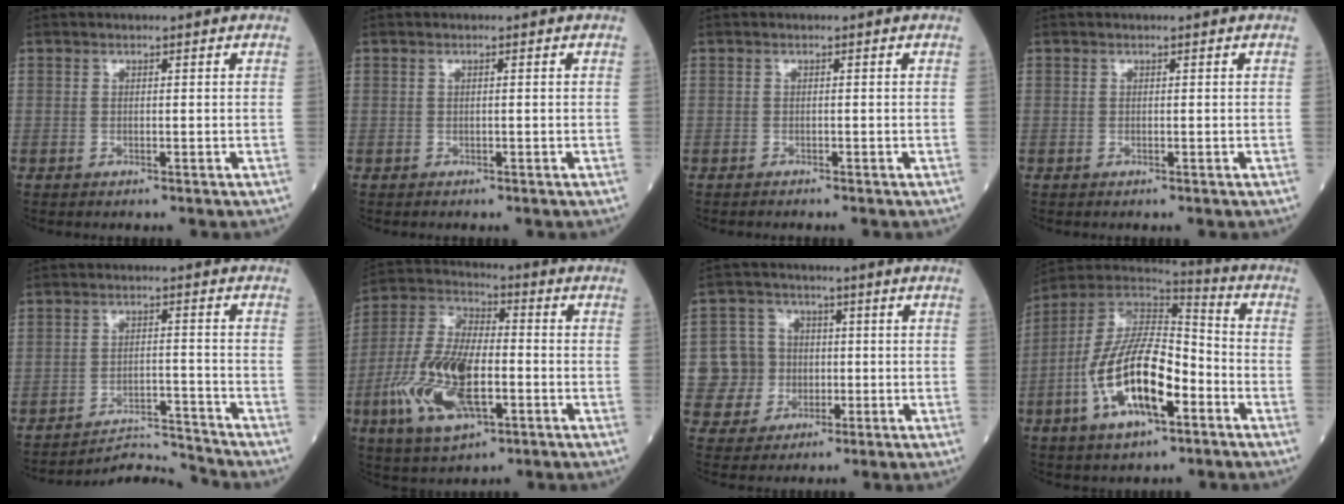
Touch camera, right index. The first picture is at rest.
{"total": 0.0}
{"total": 0.8, "force": [-0.8, 0.1, 0.3], "torque": [-0.005, -0.001, -0.012]}
{"total": 0.0}
{"total": 6.6, "force": [-6.2, -1.7, -1.8], "torque": [0.028, 0.010, -0.104]}
{"total": 16.3, "force": [-4.9, 6.4, 14.2], "torque": [-0.306, -0.003, -0.088]}
{"total": 7.9, "force": [-0.4, 7.7, 1.6], "torque": [-0.037, 0.019, 0.000]}
{"total": 17.1, "force": [-5.9, 5.9, 14.9], "torque": [-0.292, 0.009, -0.104]}